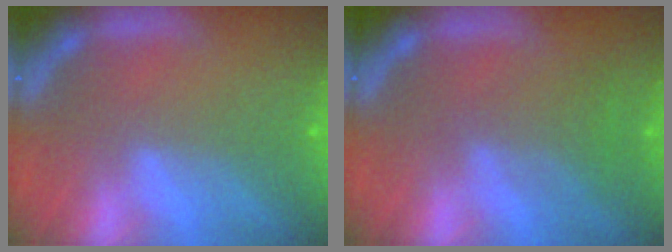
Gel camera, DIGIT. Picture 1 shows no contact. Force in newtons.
{"total": 3.0}